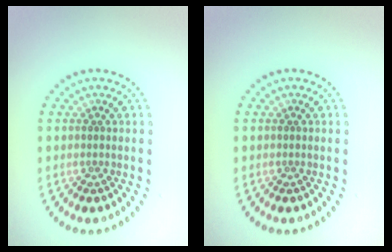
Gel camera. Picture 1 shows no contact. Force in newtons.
{"total": 0.0}